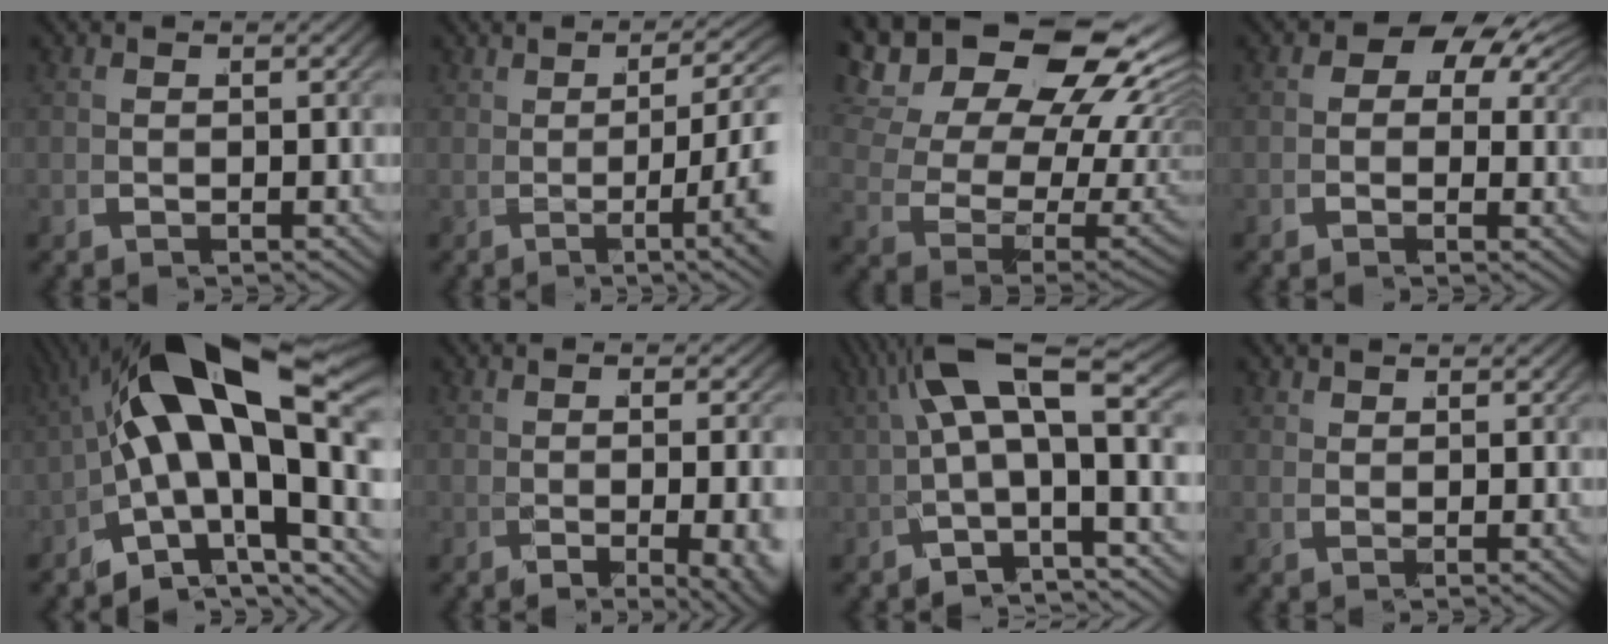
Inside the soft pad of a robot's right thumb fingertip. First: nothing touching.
{"total": 5.1, "force": [-0.9, 0.7, 5.0], "torque": [-0.076, 0.003, -0.010]}
{"total": 14.4, "force": [5.0, 8.7, 10.3], "torque": [-0.186, 0.018, 0.068]}
{"total": 4.8, "force": [1.9, 3.0, 3.1], "torque": [-0.058, 0.003, 0.027]}
{"total": 16.2, "force": [0.1, 9.4, 13.2], "torque": [-0.262, -0.019, 0.001]}
{"total": 3.7, "force": [-1.3, 0.7, 3.4], "torque": [-0.064, -0.015, -0.012]}
{"total": 4.8, "force": [0.7, 1.3, 4.6], "torque": [-0.087, 0.022, 0.004]}
{"total": 1.6, "force": [1.6, 0.1, -0.1], "torque": [0.007, 0.000, 0.031]}